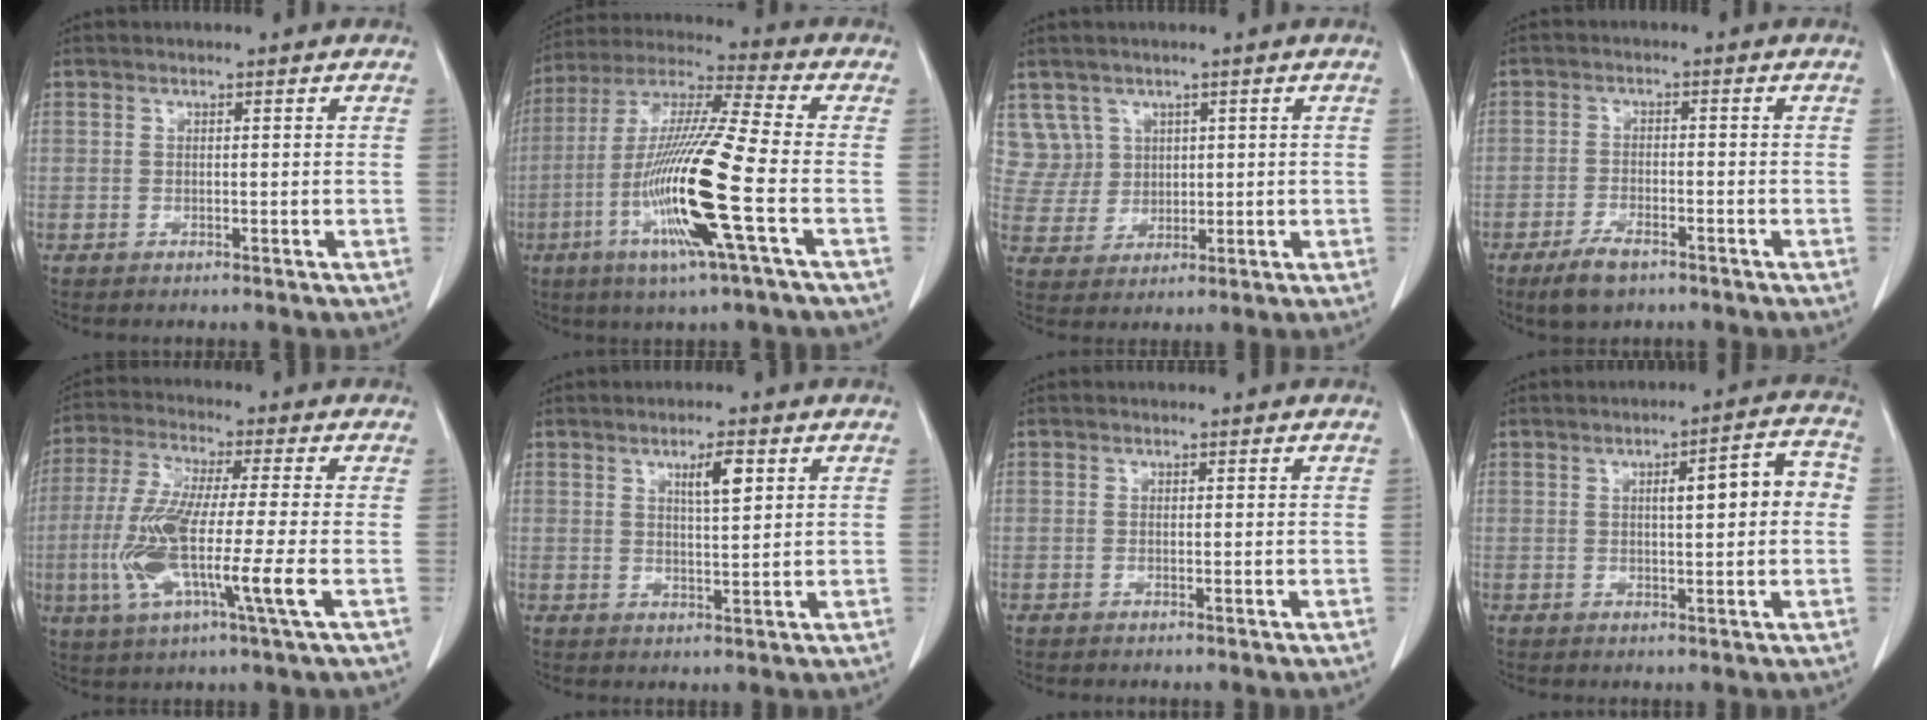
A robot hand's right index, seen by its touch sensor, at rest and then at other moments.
{"total": 17.3, "force": [-5.0, -0.5, 16.6], "torque": [-0.334, -0.018, -0.104]}
{"total": 5.9, "force": [3.1, 5.0, -0.4], "torque": [0.017, 0.012, 0.071]}
{"total": 4.9, "force": [-3.4, 1.8, 3.1], "torque": [-0.064, -0.004, -0.057]}
{"total": 13.7, "force": [-2.7, 0.4, 13.4], "torque": [-0.272, -0.018, -0.057]}
{"total": 4.1, "force": [1.9, 0.7, 3.6], "torque": [-0.061, -0.001, 0.032]}
{"total": 0.0}
{"total": 7.2, "force": [0.8, 1.2, 7.1], "torque": [-0.098, 0.023, 0.010]}